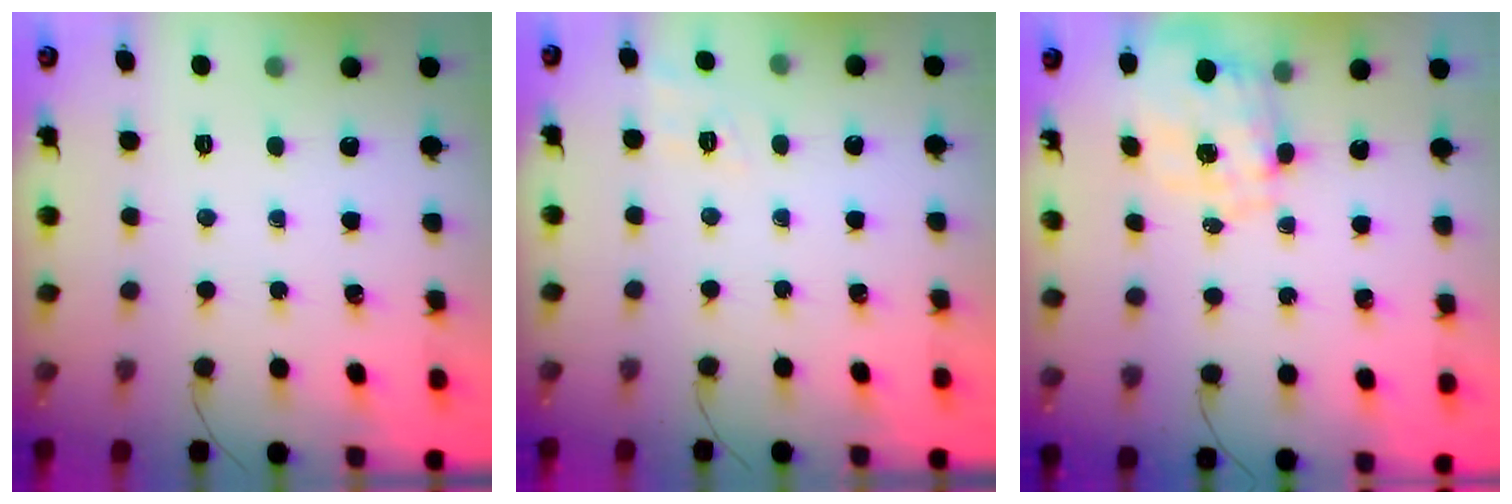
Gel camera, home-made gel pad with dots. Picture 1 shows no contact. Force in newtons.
{"total": 7.2, "press": 6.8, "slide": 2.1}
{"total": 1.7, "press": 1.6, "slide": 0.3}